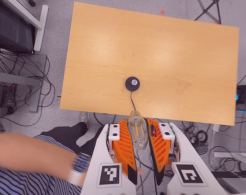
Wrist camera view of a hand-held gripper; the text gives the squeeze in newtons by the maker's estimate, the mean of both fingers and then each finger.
{"total": 20.6, "left": 24.8, "right": 16.5}